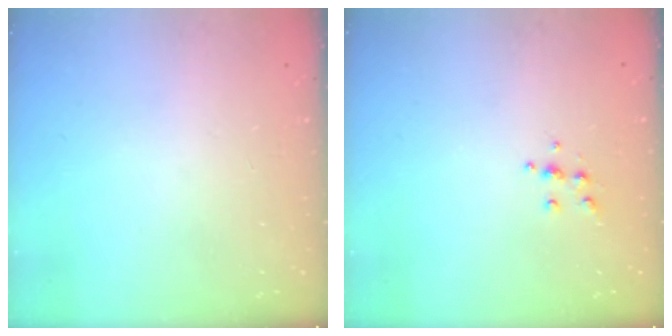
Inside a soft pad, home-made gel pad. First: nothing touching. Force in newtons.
{"total": 4.7, "press": 4.6, "slide": 0.5}